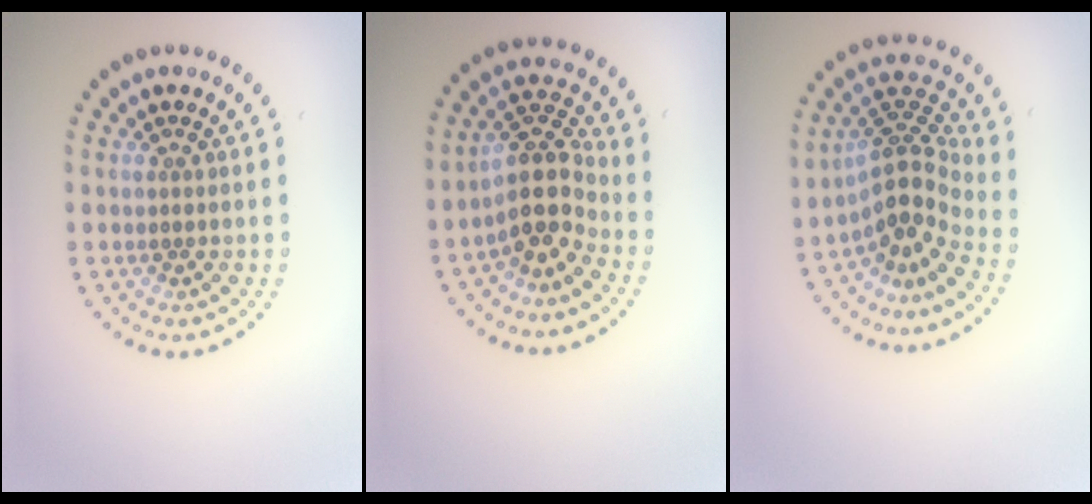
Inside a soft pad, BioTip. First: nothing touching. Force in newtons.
{"total": 4.3, "press": 3.5, "slide": 2.5}
{"total": 4.3, "press": 2.9, "slide": 3.1}